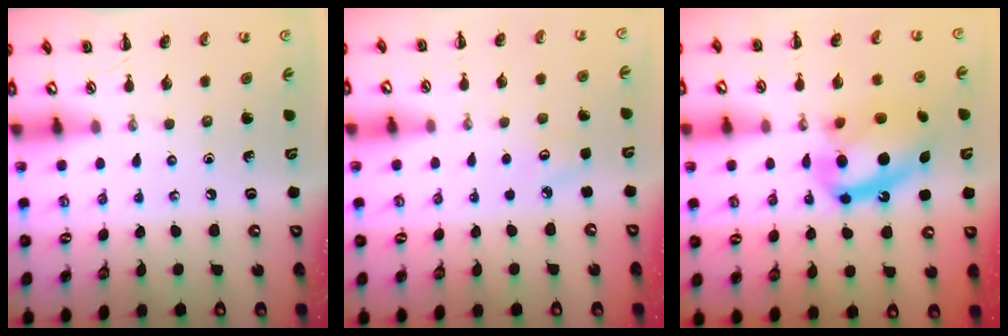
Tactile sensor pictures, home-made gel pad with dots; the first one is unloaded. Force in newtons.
{"total": 3.4, "press": 3.3, "slide": 0.8}
{"total": 15.1, "press": 14.7, "slide": 3.7}